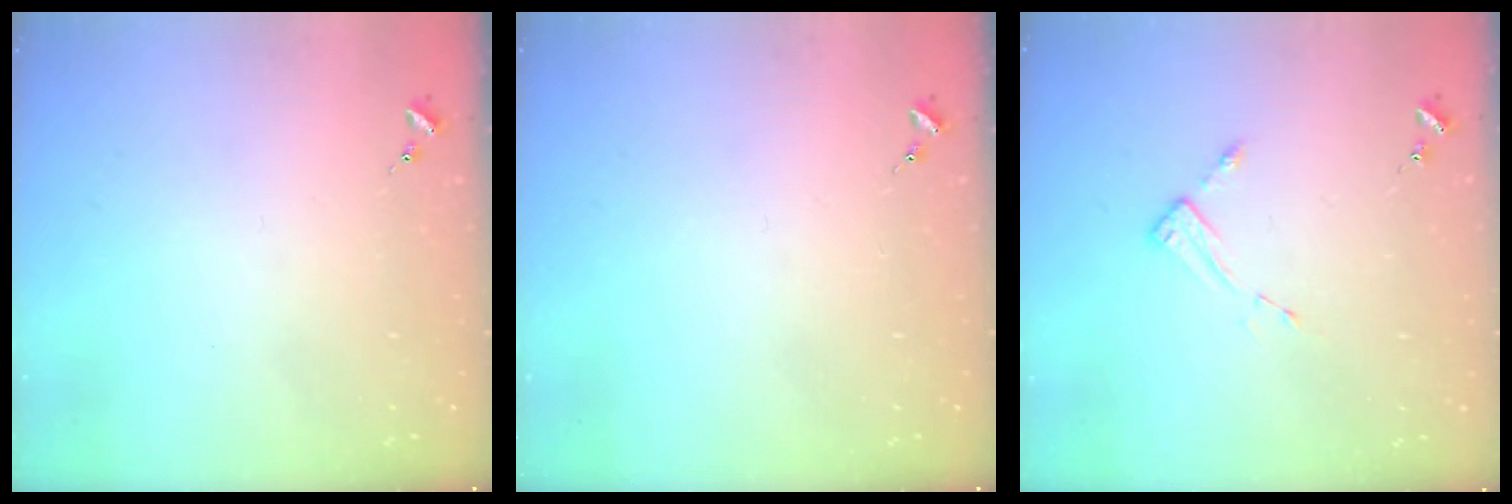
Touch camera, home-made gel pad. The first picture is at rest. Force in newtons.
{"total": 0.0}
{"total": 2.6, "press": 2.6, "slide": 0.4}